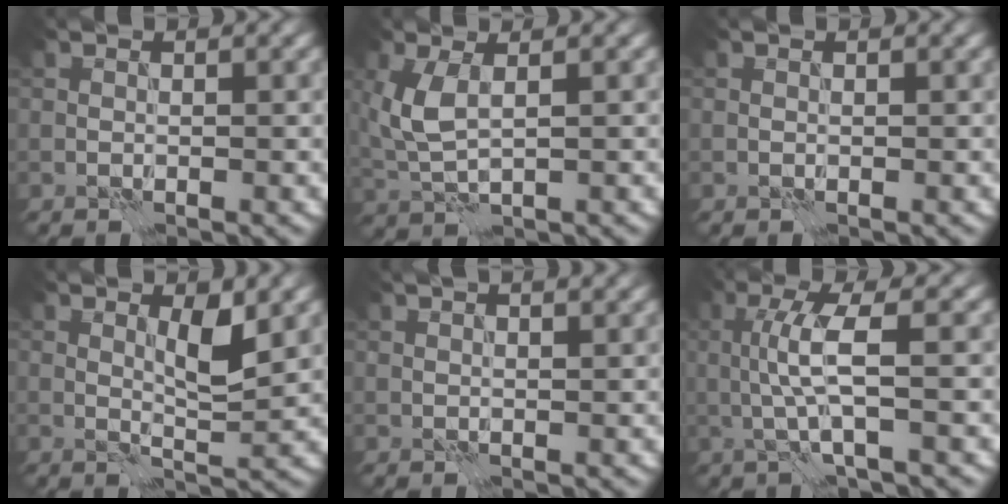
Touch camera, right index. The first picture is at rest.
{"total": 4.4, "force": [0.9, 2.1, 3.8], "torque": [-0.099, 0.001, 0.019]}
{"total": 0.0}
{"total": 2.8, "force": [1.3, 0.4, 2.4], "torque": [-0.041, -0.004, 0.021]}
{"total": 4.8, "force": [3.4, 1.9, 2.9], "torque": [-0.029, 0.032, 0.028]}
{"total": 4.0, "force": [0.0, 0.5, 4.0], "torque": [-0.086, -0.001, 0.003]}